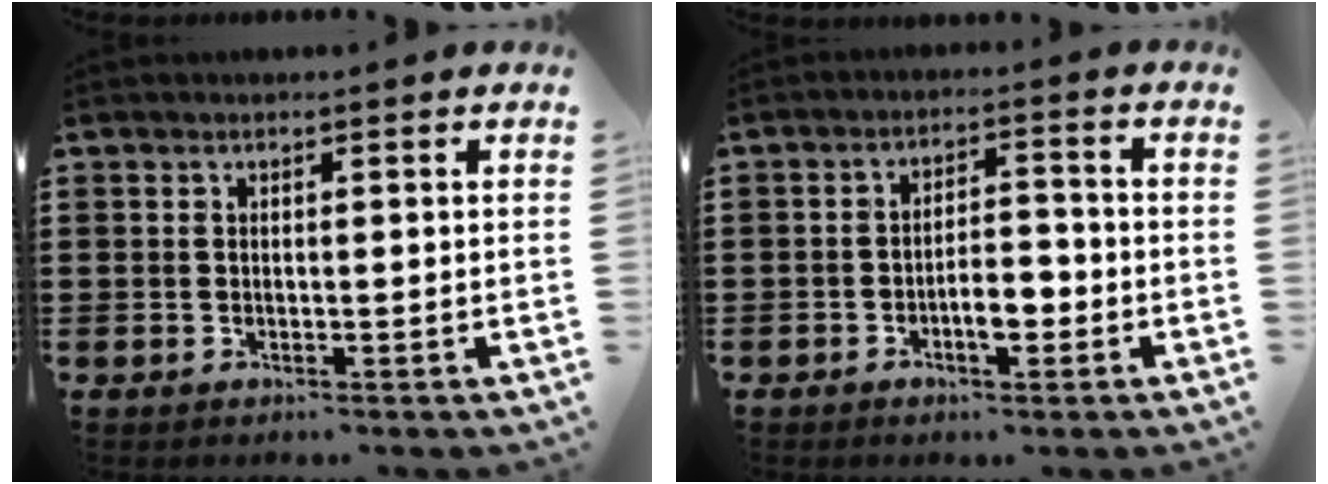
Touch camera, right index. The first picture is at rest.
{"total": 4.8, "force": [-1.9, 2.0, 3.9], "torque": [-0.073, 0.006, -0.038]}